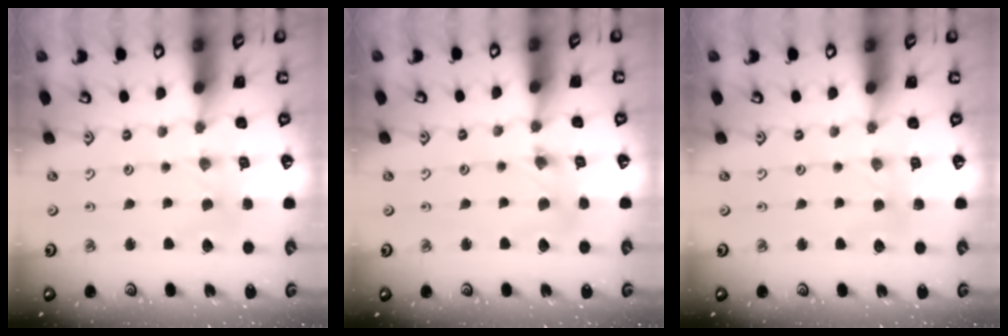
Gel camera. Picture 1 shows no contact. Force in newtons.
{"total": 2.9, "press": 2.9, "slide": 0.3}
{"total": 2.8, "press": 2.8, "slide": 0.3}